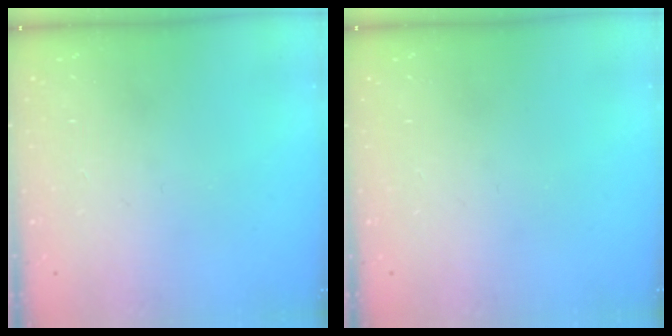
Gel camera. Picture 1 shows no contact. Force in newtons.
{"total": 0.0}